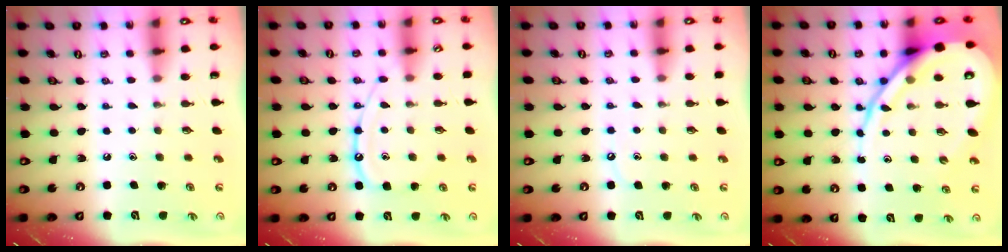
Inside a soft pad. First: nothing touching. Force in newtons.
{"total": 11.8, "press": 11.8, "slide": 1.1}
{"total": 3.7, "press": 3.7, "slide": 0.5}
{"total": 16.7, "press": 16.6, "slide": 1.8}